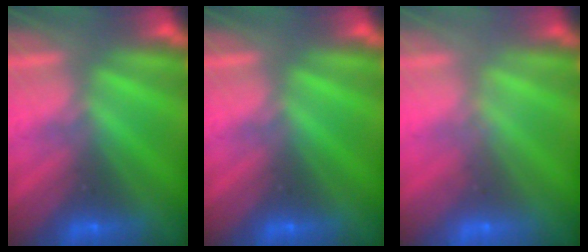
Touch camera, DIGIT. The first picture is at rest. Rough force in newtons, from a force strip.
{"total": 0.0}
{"total": 1.6}